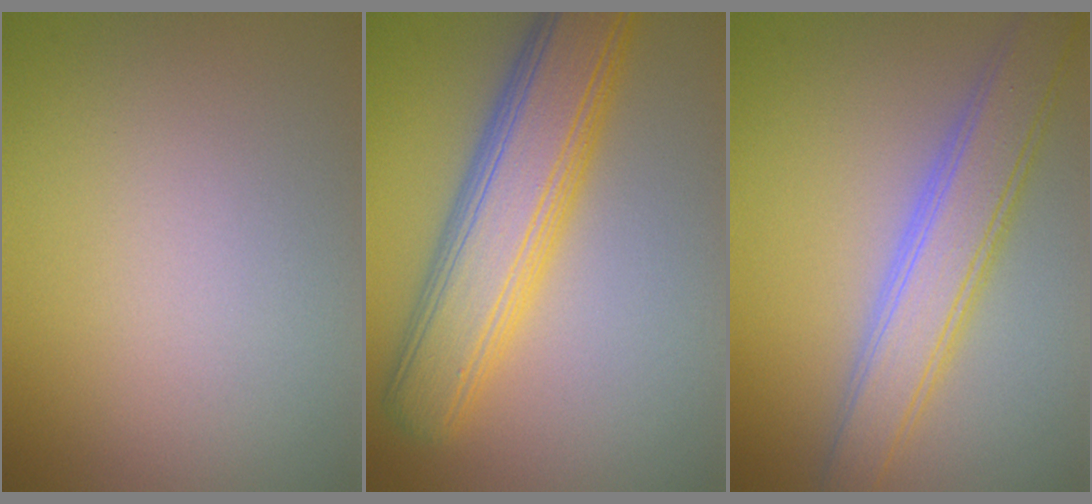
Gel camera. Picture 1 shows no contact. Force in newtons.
{"total": 7.7, "press": 7.7, "slide": 0.4}
{"total": 4.8, "press": 4.8, "slide": 0.1}